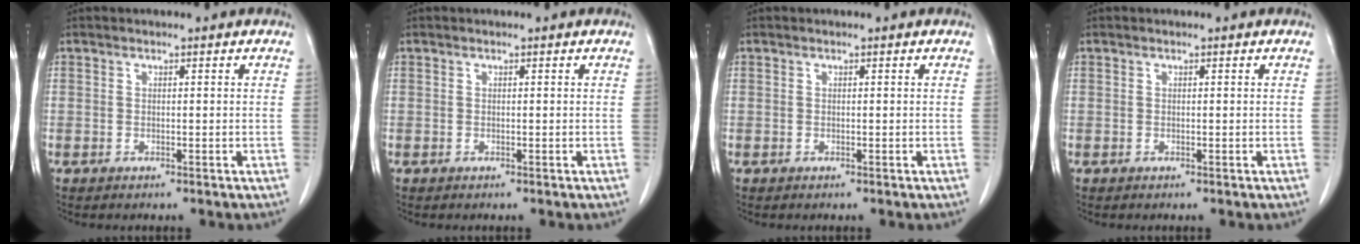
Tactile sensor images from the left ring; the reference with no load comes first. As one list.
[{"total": 0.0}, {"total": 0.0}, {"total": 0.0}]